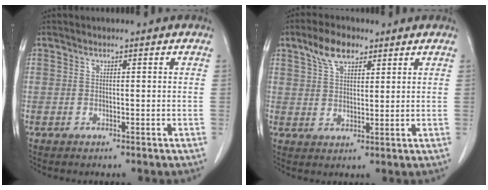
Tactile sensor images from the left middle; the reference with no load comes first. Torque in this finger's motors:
{"motor_torque": [0.27, -0.02, -0.14, -0.03]}